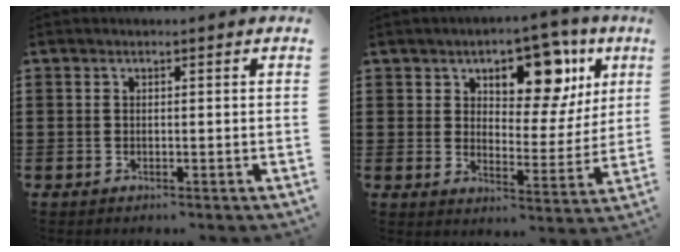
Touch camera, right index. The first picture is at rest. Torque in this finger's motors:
{"motor_torque": [1.43, 0.71, 0.64, 0.12]}